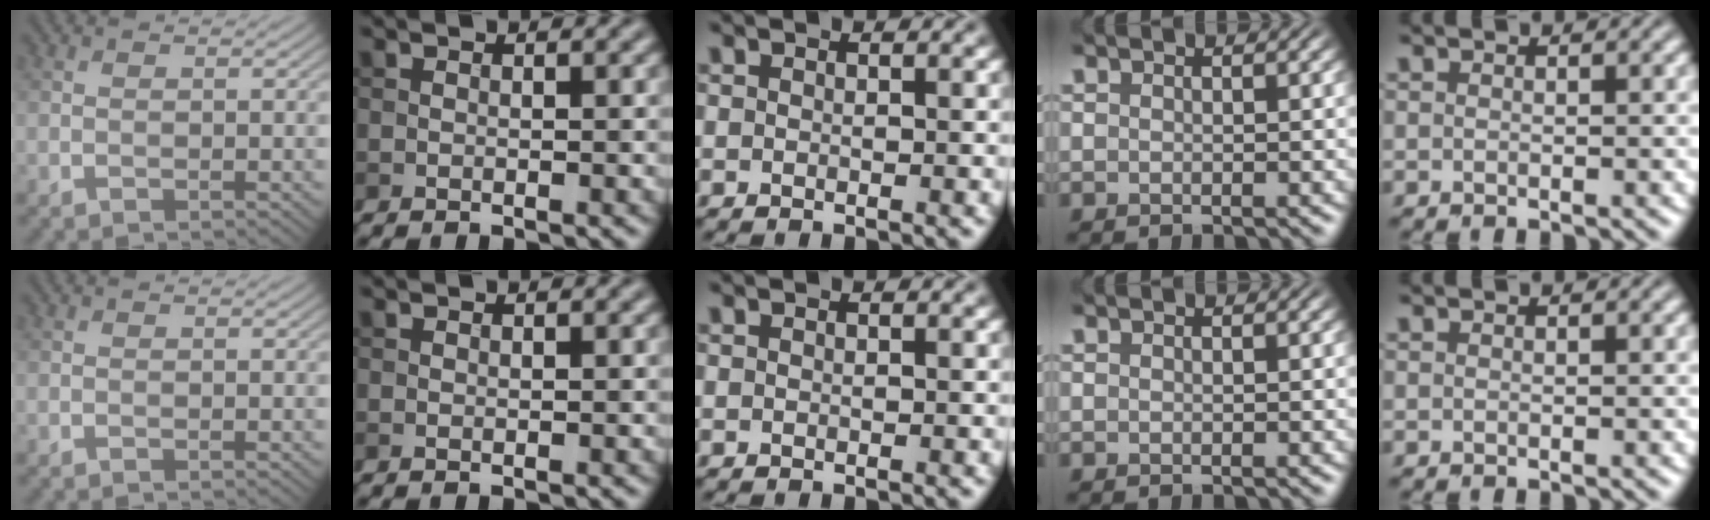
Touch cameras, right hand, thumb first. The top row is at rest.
{}